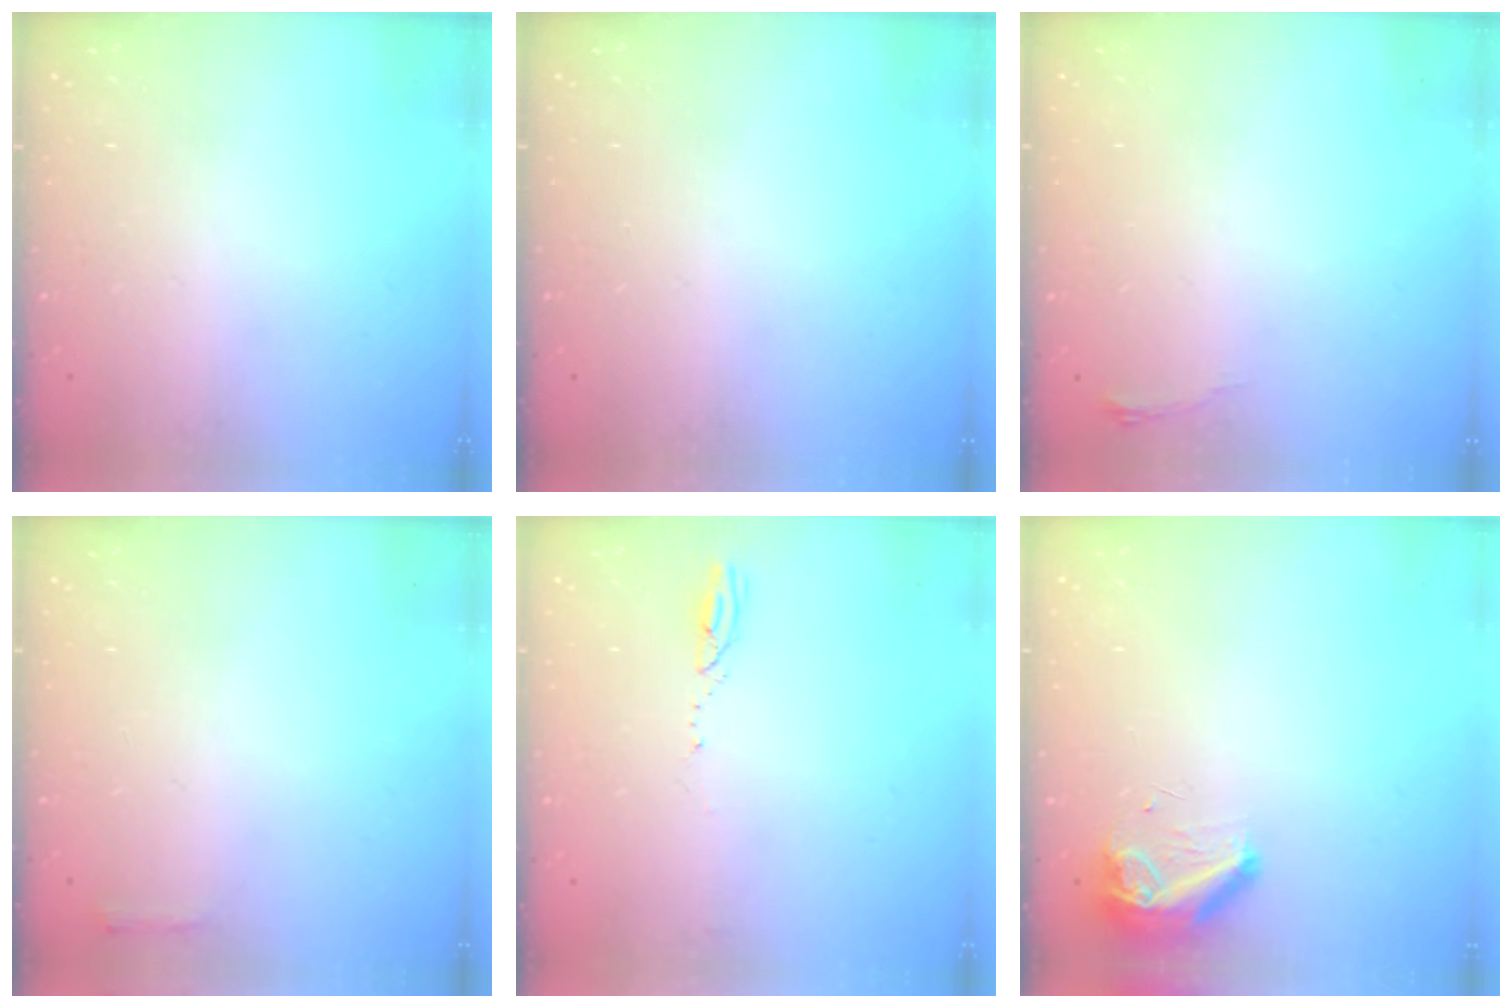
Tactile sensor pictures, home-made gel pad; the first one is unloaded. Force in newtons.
{"total": 0.0}
{"total": 3.4, "press": 3.4, "slide": 0.5}
{"total": 2.3, "press": 2.3, "slide": 0.5}
{"total": 2.4, "press": 2.4, "slide": 0.3}
{"total": 8.4, "press": 8.2, "slide": 1.9}